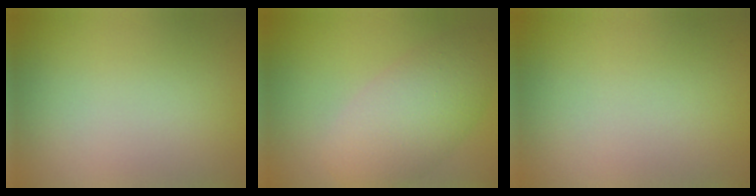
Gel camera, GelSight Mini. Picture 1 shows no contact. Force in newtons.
{"total": 6.5, "press": 6.5, "slide": 0.4}
{"total": 0.0}